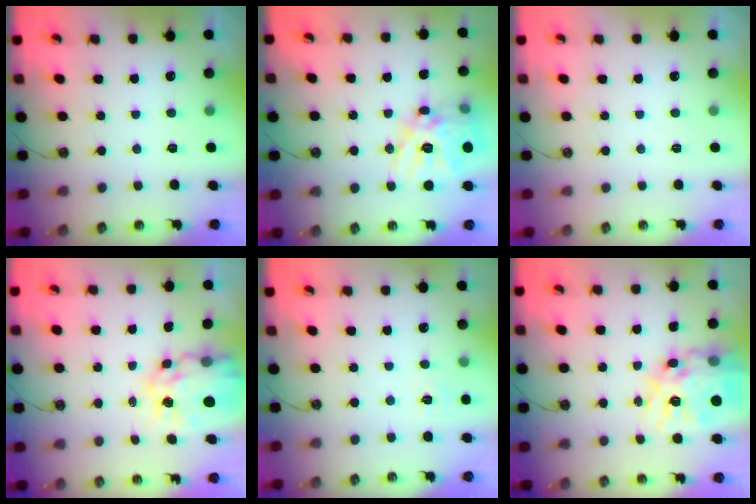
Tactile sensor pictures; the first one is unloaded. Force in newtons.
{"total": 19.5, "press": 19.3, "slide": 2.7}
{"total": 0.0}
{"total": 13.6, "press": 13.6, "slide": 1.4}
{"total": 4.8, "press": 4.7, "slide": 0.7}
{"total": 22.1, "press": 22.0, "slide": 2.0}